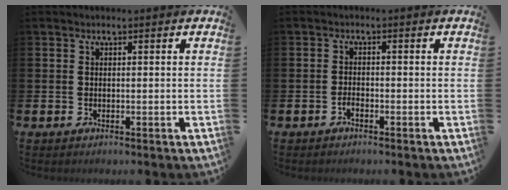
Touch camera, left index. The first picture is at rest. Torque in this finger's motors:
{"motor_torque": [0.32, 0.17, 0.00, 0.01]}